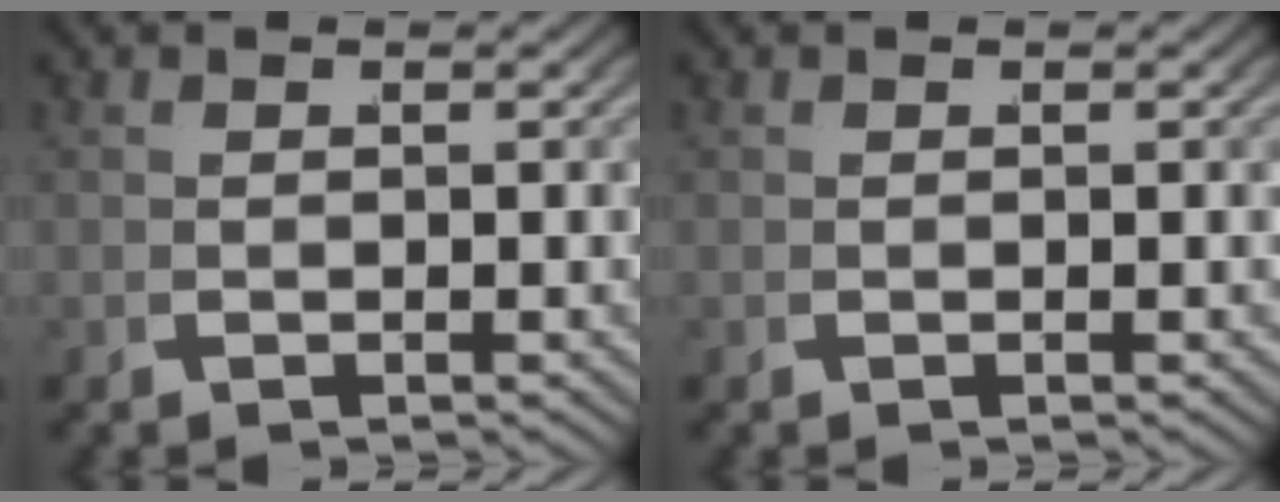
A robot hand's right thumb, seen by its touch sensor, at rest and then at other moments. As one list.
[{"total": 0.0}]